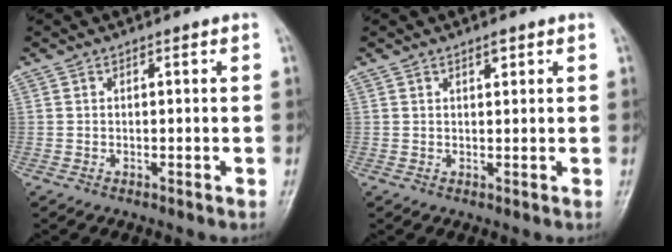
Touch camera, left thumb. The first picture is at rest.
{"total": 1.5, "force": [1.0, 0.6, 1.0], "torque": [-0.011, -0.004, 0.015]}